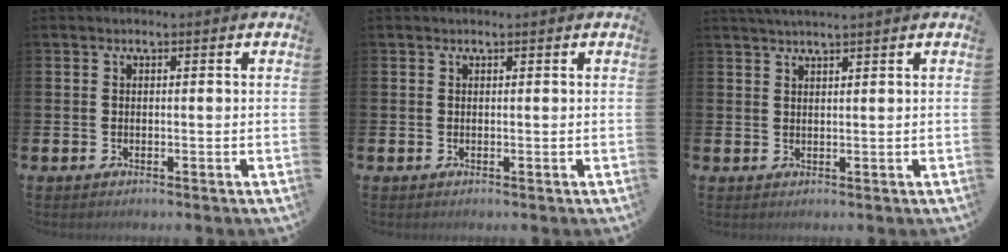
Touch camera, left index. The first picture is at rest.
{"total": 0.0}
{"total": 1.7, "force": [1.7, -0.3, 0.3], "torque": [-0.013, -0.001, 0.033]}